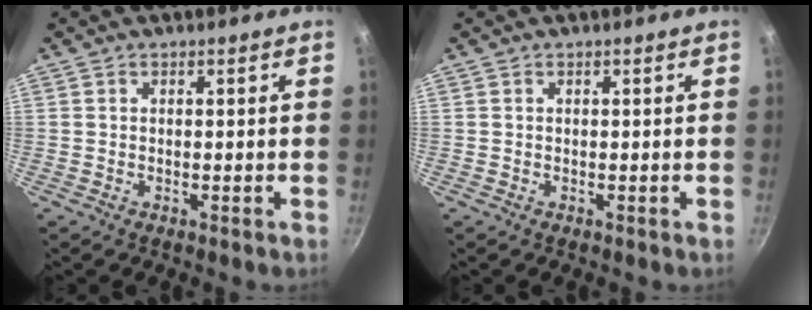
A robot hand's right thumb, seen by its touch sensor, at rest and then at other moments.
{"total": 0.0}